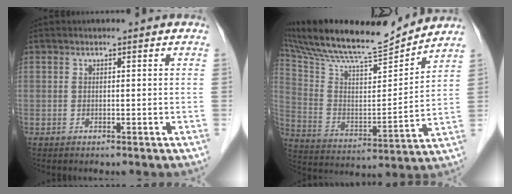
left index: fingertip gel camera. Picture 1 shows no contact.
{"total": 19.5, "force": [18.0, 1.5, 7.4], "torque": [-0.146, -0.010, 0.300]}